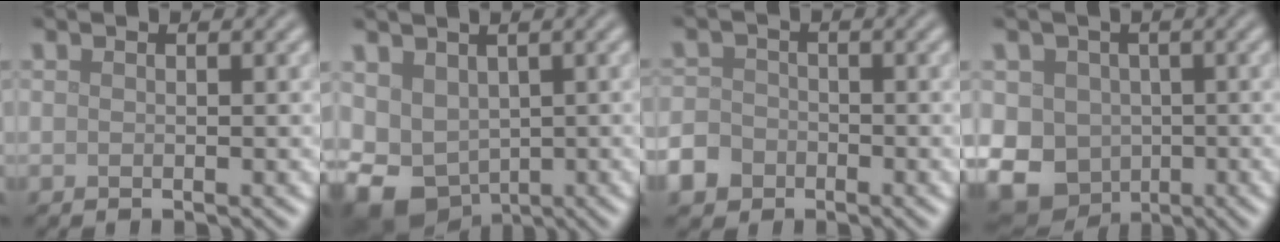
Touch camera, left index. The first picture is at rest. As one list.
[{"total": 7.0, "force": [-1.4, 5.3, 4.3], "torque": [-0.089, -0.017, -0.015]}, {"total": 3.7, "force": [-2.2, 2.7, 1.1], "torque": [-0.017, -0.007, -0.046]}, {"total": 9.6, "force": [-2.0, 8.5, 4.1], "torque": [-0.068, -0.013, -0.056]}]